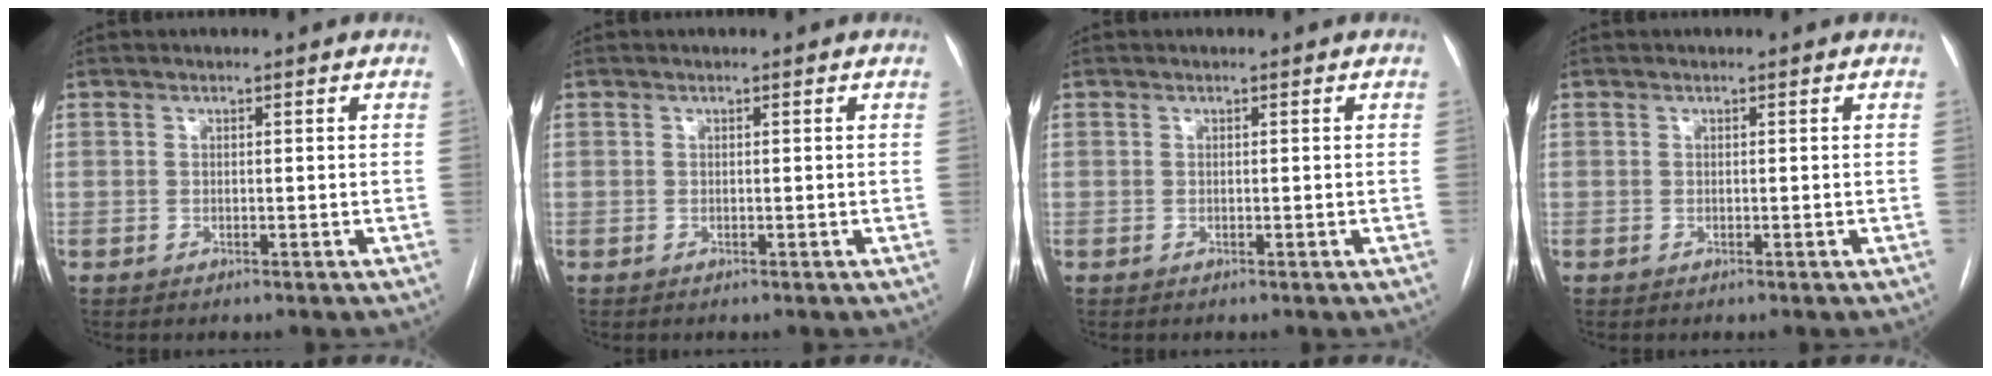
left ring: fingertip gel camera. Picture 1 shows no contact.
{"total": 0.0}
{"total": 0.0}
{"total": 0.0}